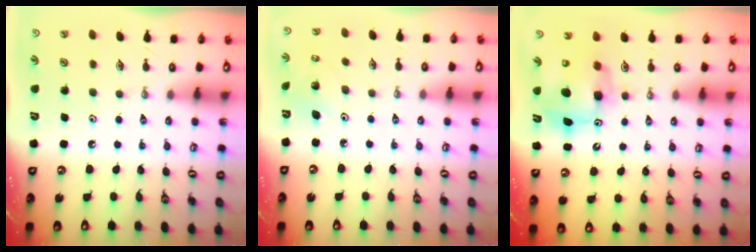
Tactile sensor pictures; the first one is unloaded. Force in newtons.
{"total": 2.1, "press": 2.1, "slide": 0.1}
{"total": 9.5, "press": 9.4, "slide": 0.9}